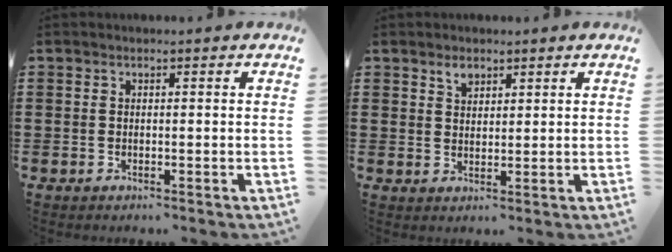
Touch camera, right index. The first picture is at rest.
{"total": 2.2, "force": [1.7, 1.1, 0.8], "torque": [-0.011, -0.001, 0.030]}